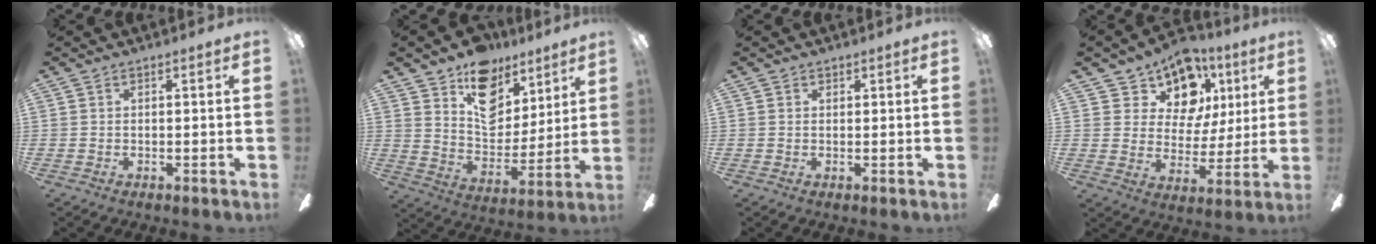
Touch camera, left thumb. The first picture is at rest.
{"total": 15.5, "force": [10.4, 9.5, 6.5], "torque": [-0.099, -0.063, 0.192]}
{"total": 0.9, "force": [0.6, 0.6, 0.0], "torque": [0.007, -0.004, 0.011]}
{"total": 13.3, "force": [8.5, 8.5, 5.7], "torque": [-0.108, -0.047, 0.161]}